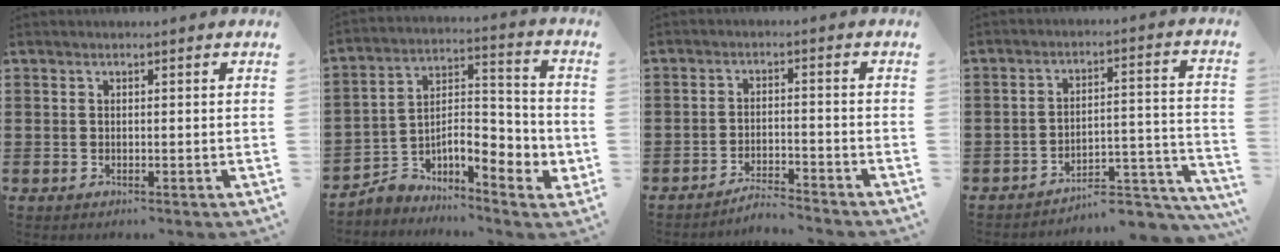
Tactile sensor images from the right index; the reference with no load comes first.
{"total": 6.7, "force": [-3.2, 3.4, 4.8], "torque": [-0.088, -0.004, -0.056]}
{"total": 3.3, "force": [-3.3, -0.1, 0.5], "torque": [-0.013, 0.001, -0.068]}
{"total": 6.5, "force": [-6.1, 1.0, 1.9], "torque": [-0.024, 0.014, -0.119]}